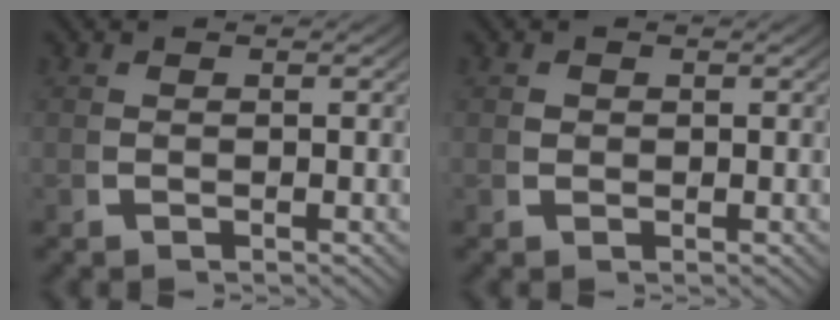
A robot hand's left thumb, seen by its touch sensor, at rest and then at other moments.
{"total": 0.6, "force": [0.3, 0.5, 0.2], "torque": [-0.009, -0.008, 0.008]}